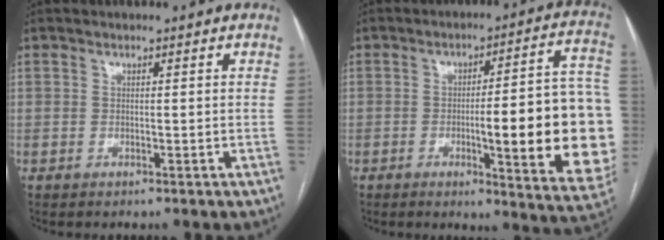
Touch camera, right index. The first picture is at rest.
{"total": 21.1, "force": [-3.0, 3.1, 20.7], "torque": [-0.178, 0.022, -0.025]}